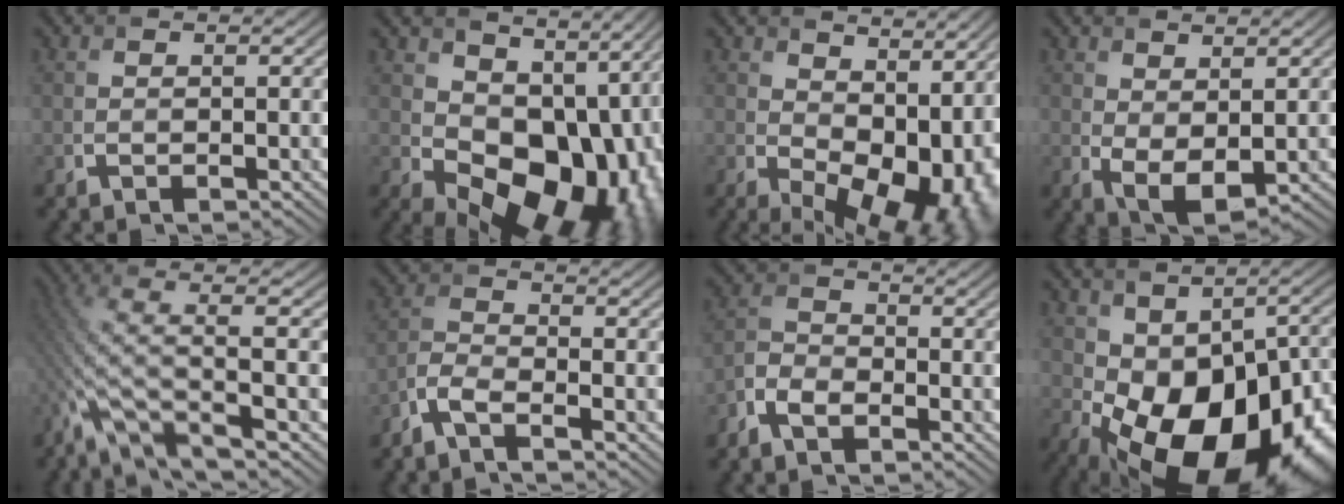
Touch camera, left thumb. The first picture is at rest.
{"total": 14.9, "force": [1.2, 10.8, 10.2], "torque": [-0.127, -0.029, 0.056]}
{"total": 13.0, "force": [1.8, 8.2, 9.9], "torque": [-0.129, -0.027, 0.063]}
{"total": 4.1, "force": [0.9, 2.3, 3.3], "torque": [-0.078, -0.008, 0.022]}
{"total": 5.8, "force": [-2.0, 1.2, 5.3], "torque": [-0.119, 0.012, -0.058]}
{"total": 3.4, "force": [-2.7, 0.8, 1.9], "torque": [-0.050, -0.002, -0.068]}
{"total": 3.7, "force": [-2.5, 1.9, 1.8], "torque": [-0.044, 0.001, -0.061]}
{"total": 18.5, "force": [-6.1, 11.1, 13.6], "torque": [-0.177, -0.031, -0.064]}